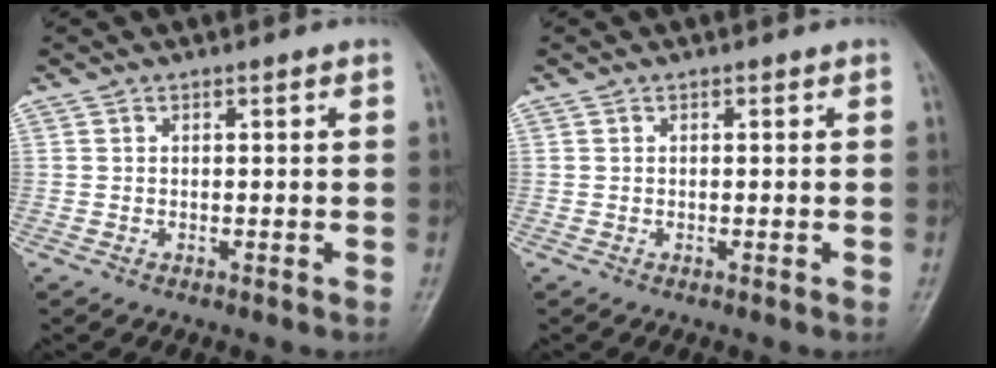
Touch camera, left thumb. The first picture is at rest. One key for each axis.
{"total": 0.0}